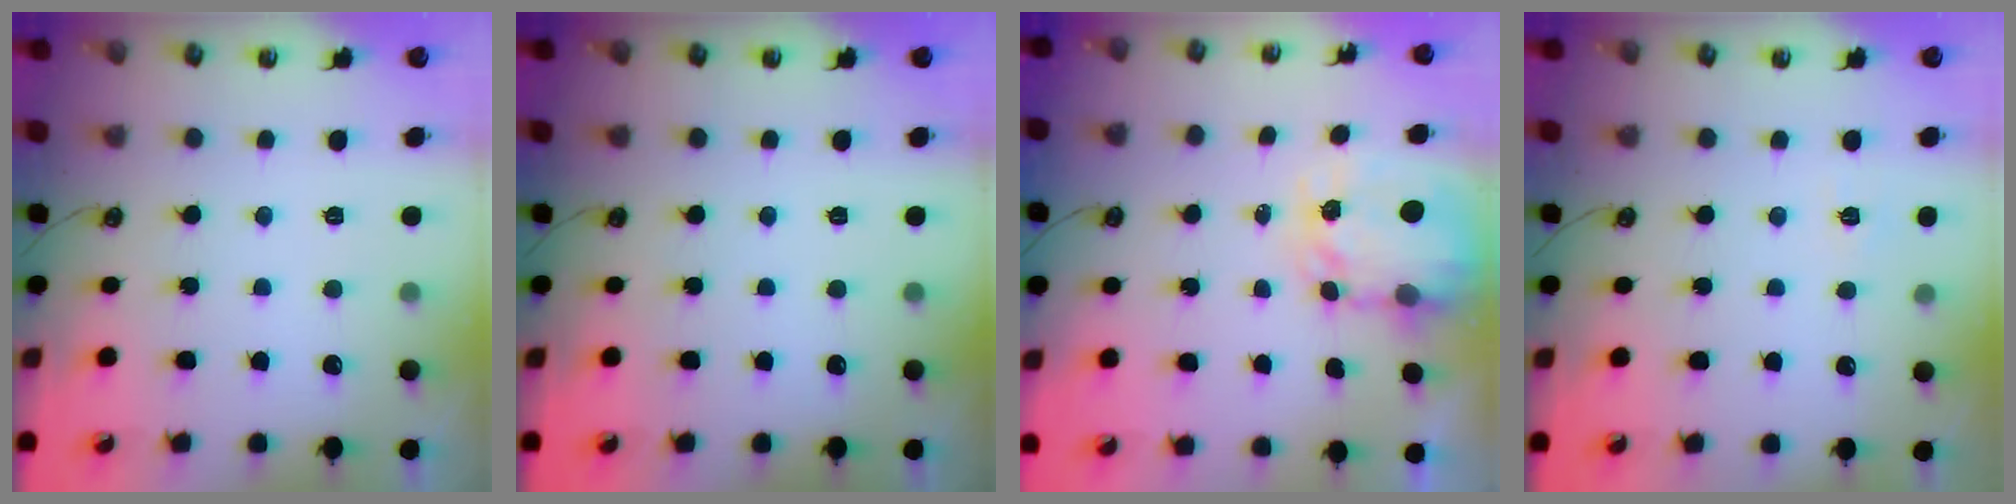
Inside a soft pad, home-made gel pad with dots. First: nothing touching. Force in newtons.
{"total": 0.0}
{"total": 4.6, "press": 4.5, "slide": 0.4}
{"total": 4.2, "press": 4.2, "slide": 0.6}